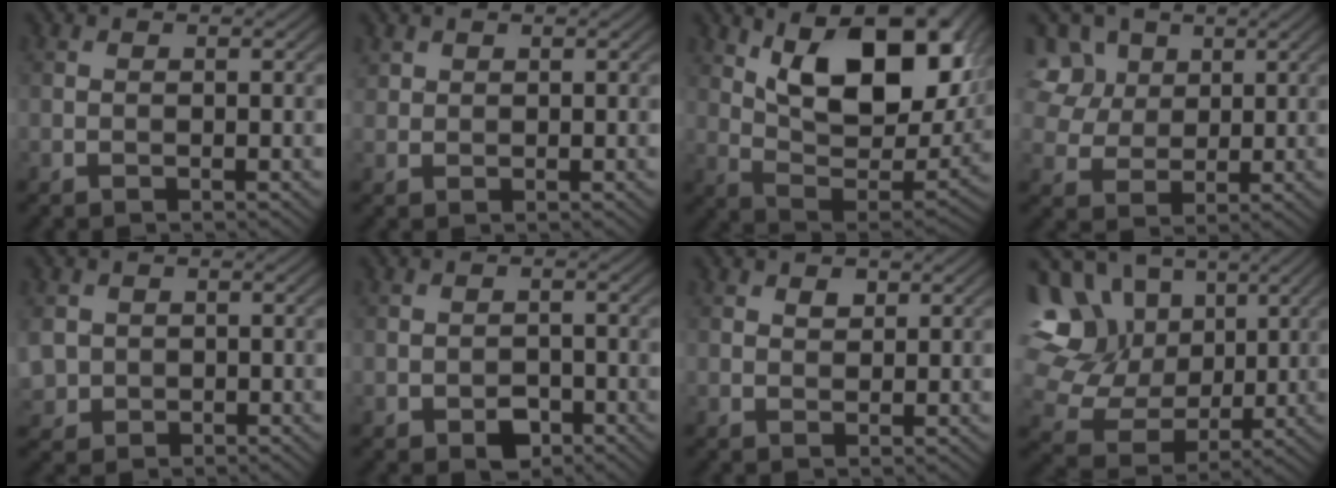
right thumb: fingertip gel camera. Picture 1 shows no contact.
{"total": 1.4, "force": [1.0, 0.9, 0.2], "torque": [-0.007, 0.002, 0.025]}
{"total": 17.3, "force": [7.5, 8.1, 13.3], "torque": [-0.209, 0.004, 0.118]}
{"total": 8.0, "force": [3.7, 6.1, 3.5], "torque": [-0.146, 0.009, 0.074]}
{"total": 3.2, "force": [0.0, 3.0, 1.1], "torque": [-0.043, -0.008, -0.001]}
{"total": 2.7, "force": [-1.6, 1.7, 1.4], "torque": [-0.021, -0.003, -0.029]}
{"total": 1.1, "force": [0.7, 0.6, 0.6], "torque": [-0.012, -0.001, 0.015]}
{"total": 15.0, "force": [3.9, 12.2, 7.8], "torque": [-0.249, 0.033, 0.080]}